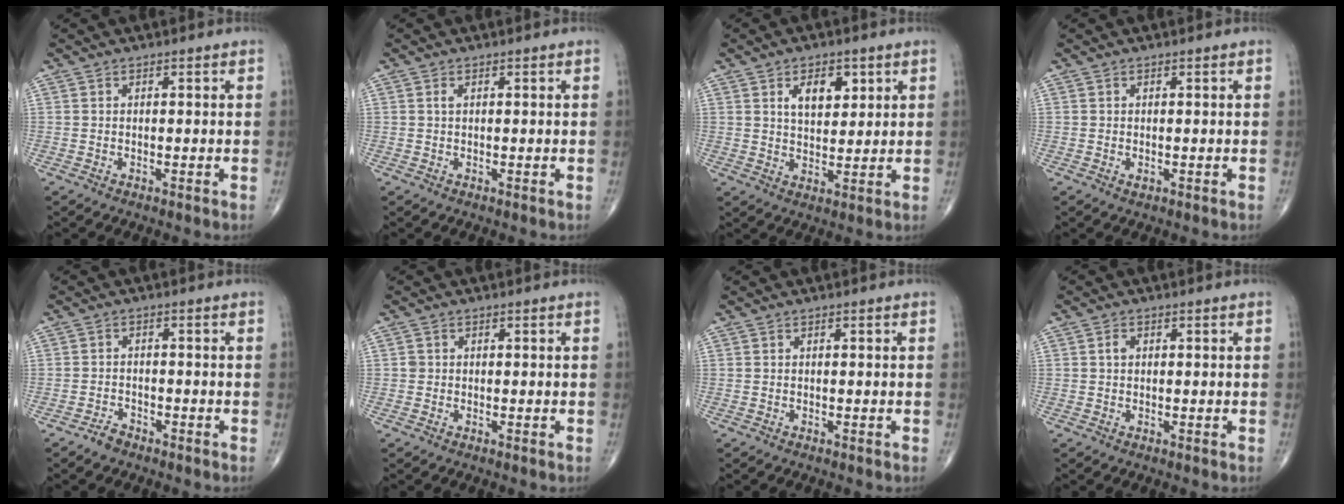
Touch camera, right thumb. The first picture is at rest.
{"total": 0.6, "force": [0.2, 0.3, 0.5], "torque": [-0.014, 0.005, 0.005]}
{"total": 6.8, "force": [2.9, 3.9, 4.8], "torque": [-0.057, -0.017, 0.049]}
{"total": 0.5, "force": [-0.1, 0.3, 0.4], "torque": [-0.004, -0.001, 0.000]}
{"total": 2.0, "force": [-1.7, 1.0, 0.5], "torque": [-0.010, 0.006, -0.031]}
{"total": 0.8, "force": [0.0, 0.8, 0.2], "torque": [0.003, 0.002, 0.001]}
{"total": 0.0}
{"total": 1.3, "force": [0.3, 1.0, 0.8], "torque": [-0.013, 0.004, 0.003]}